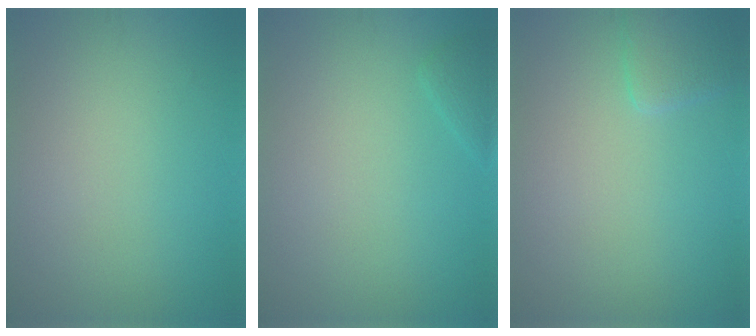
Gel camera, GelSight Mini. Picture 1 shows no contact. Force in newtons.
{"total": 0.9, "press": 0.9, "slide": 0.1}
{"total": 1.7, "press": 1.7, "slide": 0.1}